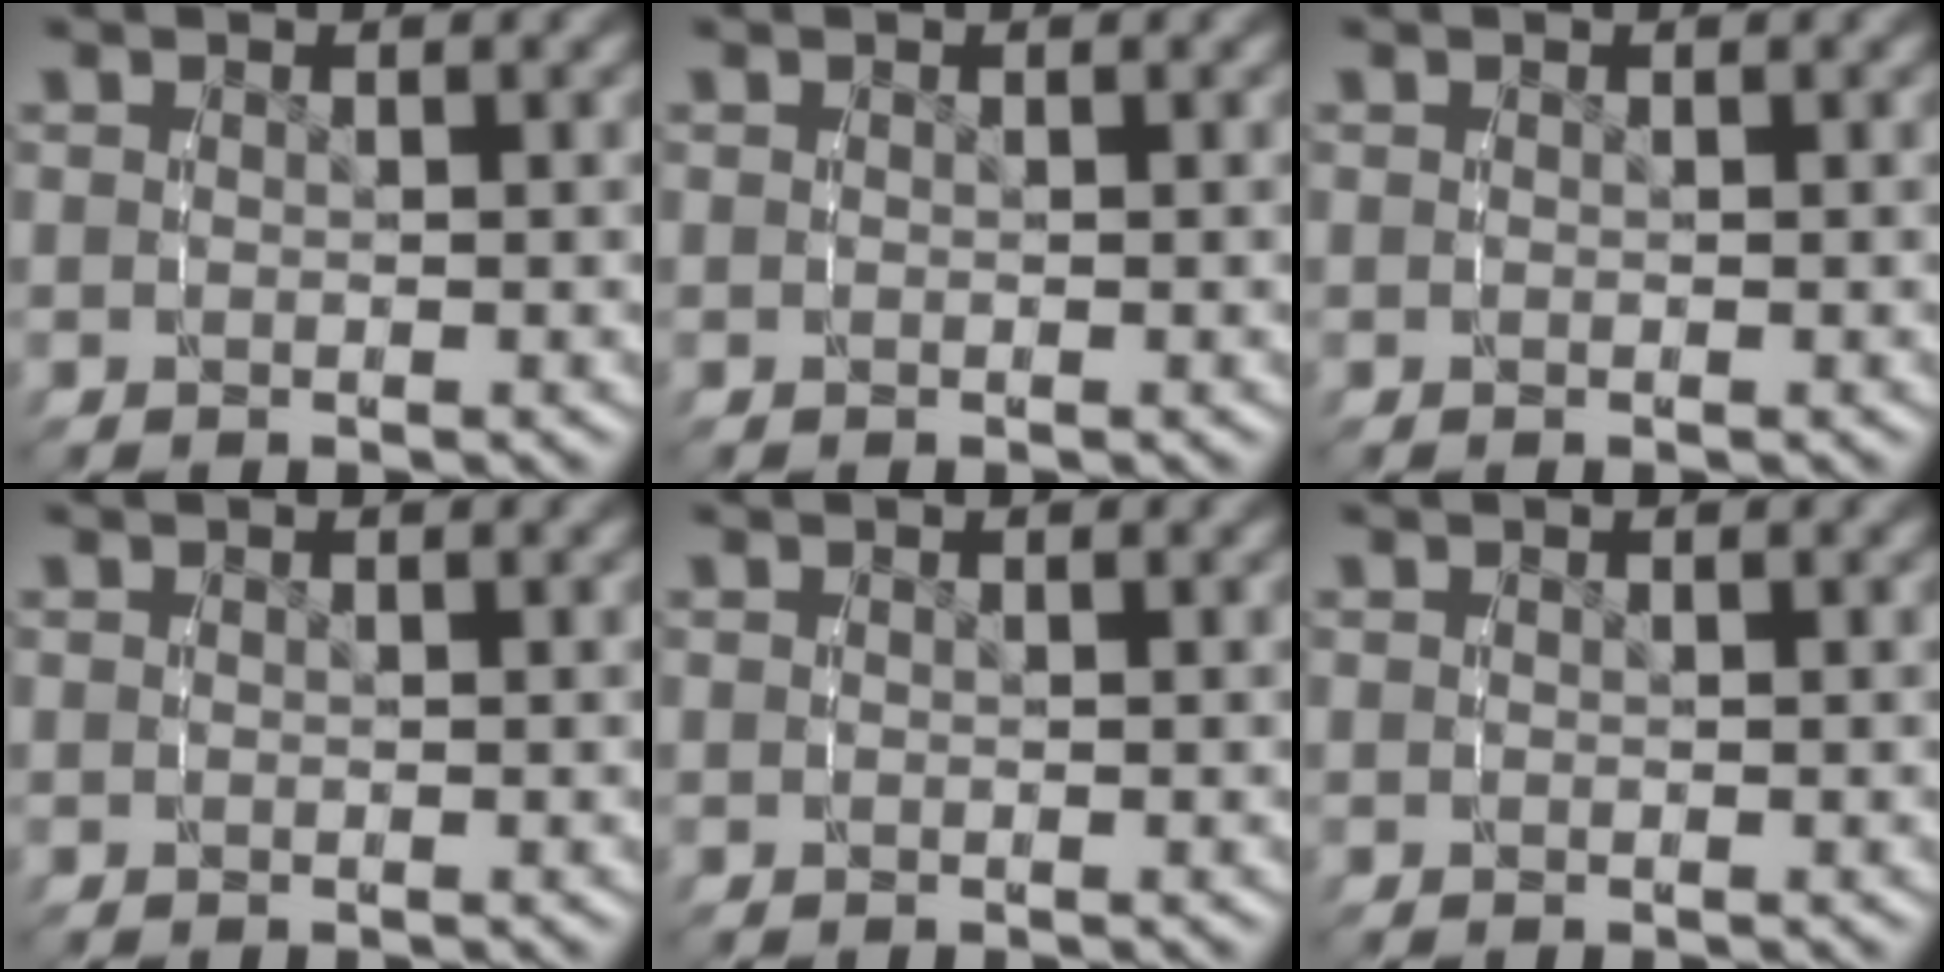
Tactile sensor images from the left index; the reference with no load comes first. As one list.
[{"total": 0.0}, {"total": 0.0}, {"total": 0.0}, {"total": 0.0}, {"total": 0.0}]